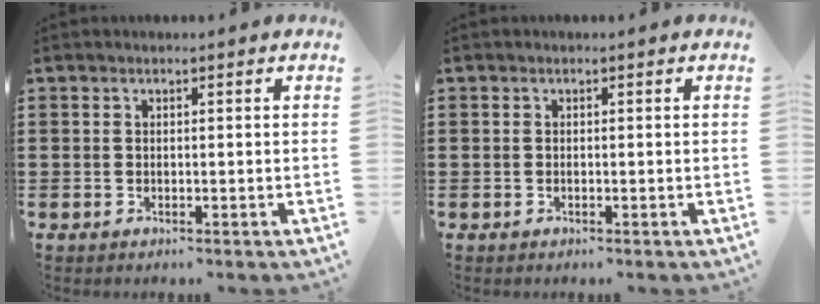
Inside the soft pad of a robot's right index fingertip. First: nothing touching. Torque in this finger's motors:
{"motor_torque": [-0.08, 1.11, 0.00, 0.02]}